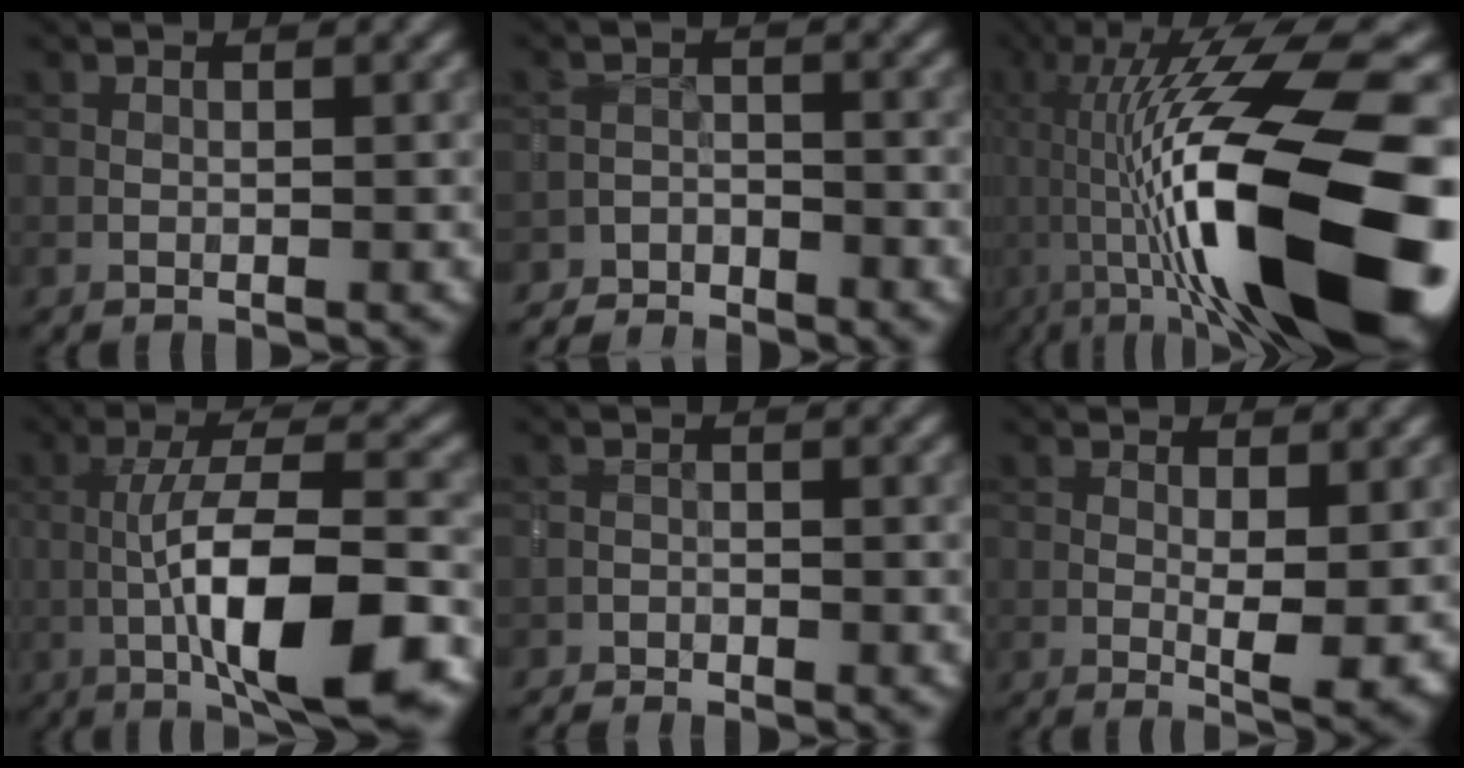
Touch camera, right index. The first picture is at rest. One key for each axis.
{"total": 4.0, "fx": -3.8, "fy": 1.3, "fz": 0.3, "tx": 0.003, "ty": -0.006, "tz": -0.068}
{"total": 19.5, "fx": -0.9, "fy": 6.9, "fz": 18.2, "tx": -0.283, "ty": 0.027, "tz": -0.017}
{"total": 10.6, "fx": -3.3, "fy": 2.4, "fz": 9.8, "tx": -0.161, "ty": 0.009, "tz": -0.061}
{"total": 2.0, "fx": -1.9, "fy": 0.5, "fz": 0.3, "tx": -0.008, "ty": 0.002, "tz": -0.035}
{"total": 3.8, "fx": 0.1, "fy": 0.8, "fz": 3.7, "tx": -0.057, "ty": -0.008, "tz": 0.005}